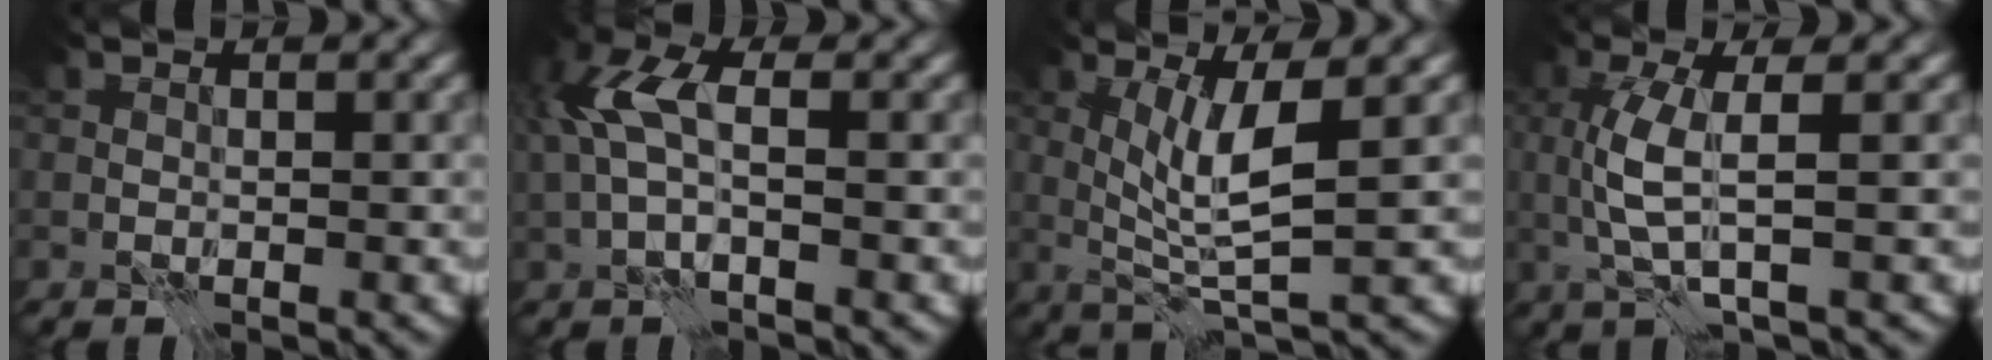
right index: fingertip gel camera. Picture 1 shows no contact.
{"total": 5.0, "force": [0.9, 2.2, 4.4], "torque": [-0.108, 0.018, 0.007]}
{"total": 4.6, "force": [1.5, 0.3, 4.4], "torque": [-0.082, -0.005, 0.031]}
{"total": 3.7, "force": [0.9, 0.4, 3.5], "torque": [-0.083, 0.002, 0.020]}